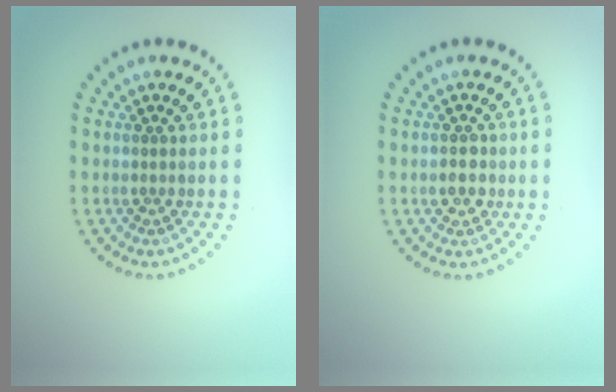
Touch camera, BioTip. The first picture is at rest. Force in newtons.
{"total": 1.6, "press": 1.5, "slide": 0.6}